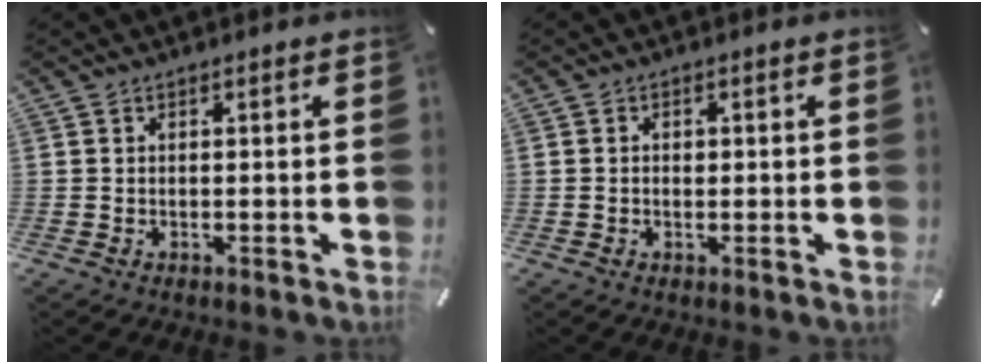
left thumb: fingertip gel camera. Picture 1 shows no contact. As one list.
[{"total": 1.2, "force": [-0.1, 0.9, 0.9], "torque": [-0.018, 0.003, -0.003]}]